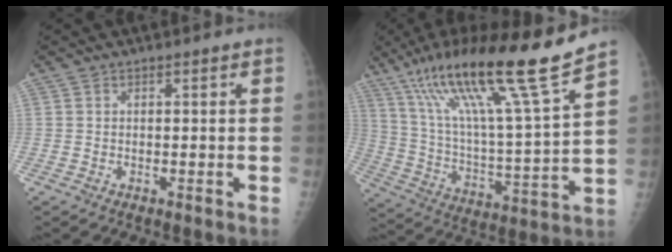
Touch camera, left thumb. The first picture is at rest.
{"total": 23.5, "force": [16.2, 0.7, 17.0], "torque": [-0.274, -0.059, 0.287]}